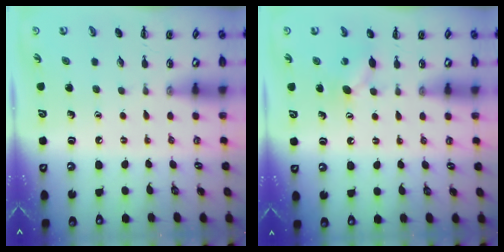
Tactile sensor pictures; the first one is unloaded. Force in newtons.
{"total": 6.1, "press": 6.0, "slide": 1.1}